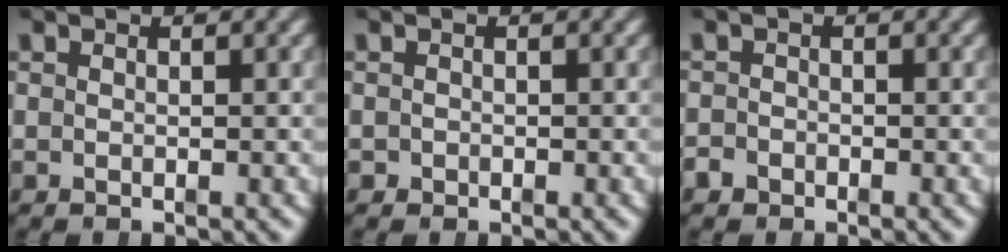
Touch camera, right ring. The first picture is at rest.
{"total": 0.8, "force": [-0.6, 0.6, -0.2], "torque": [0.001, -0.009, -0.006]}
{"total": 1.4, "force": [-1.1, 0.9, 0.0], "torque": [0.001, -0.011, -0.018]}